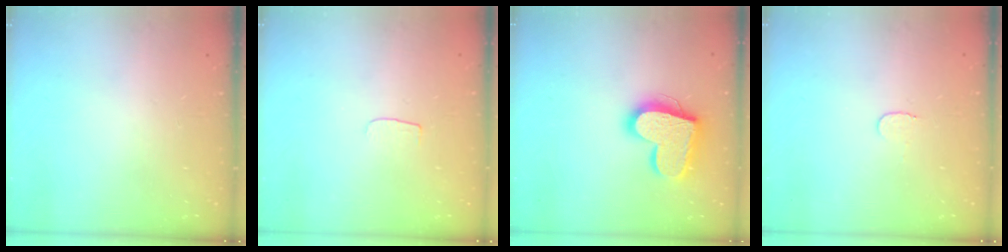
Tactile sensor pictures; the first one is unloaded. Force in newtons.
{"total": 3.1, "press": 3.1, "slide": 0.3}
{"total": 17.7, "press": 17.7, "slide": 1.5}
{"total": 3.5, "press": 3.5, "slide": 0.4}